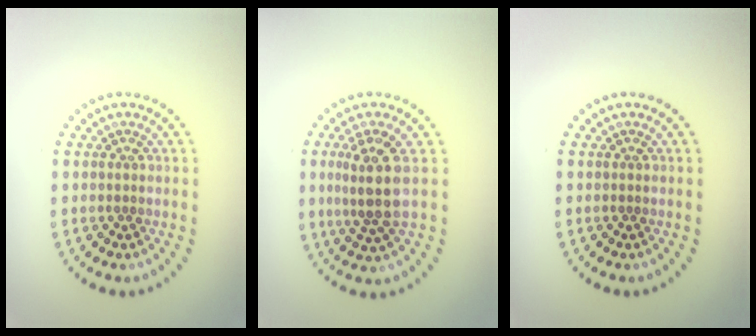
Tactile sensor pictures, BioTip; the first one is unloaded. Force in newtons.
{"total": 4.0, "press": 3.5, "slide": 1.9}
{"total": 0.0}